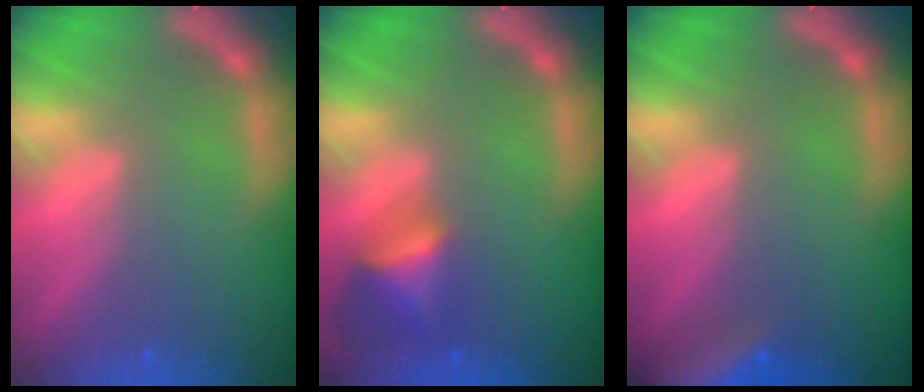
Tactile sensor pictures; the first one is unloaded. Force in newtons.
{"total": 4.0}
{"total": 8.0}